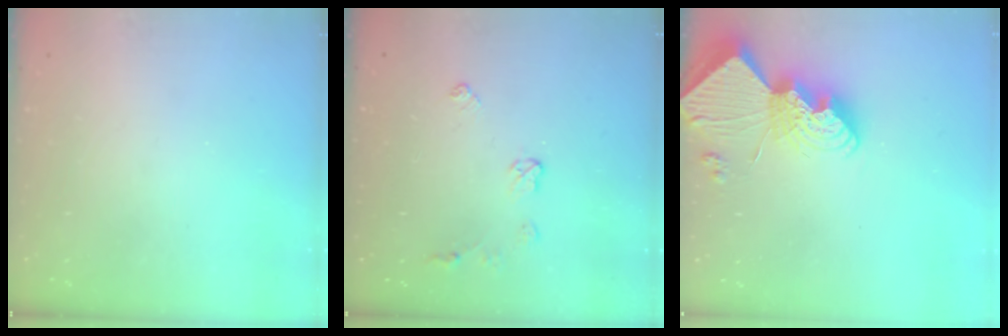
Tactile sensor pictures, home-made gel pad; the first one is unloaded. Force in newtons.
{"total": 5.3, "press": 5.2, "slide": 0.8}
{"total": 13.3, "press": 13.3, "slide": 1.2}